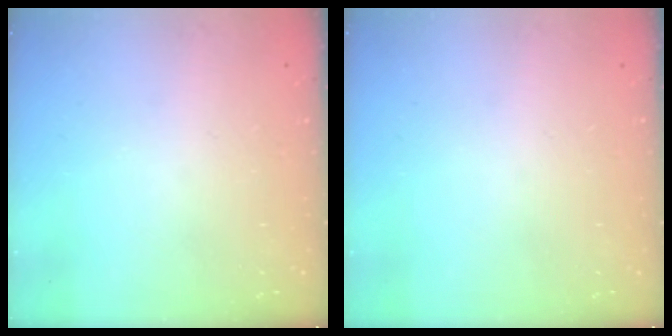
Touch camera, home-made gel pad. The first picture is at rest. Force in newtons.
{"total": 0.0}